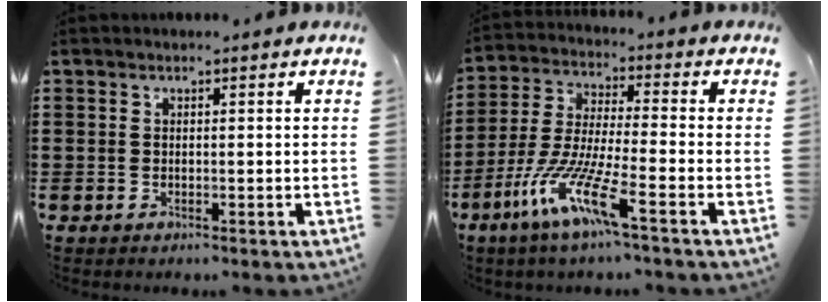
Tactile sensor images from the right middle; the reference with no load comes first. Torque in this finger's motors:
{"motor_torque": [1.87, -0.26, 0.91, 0.21]}